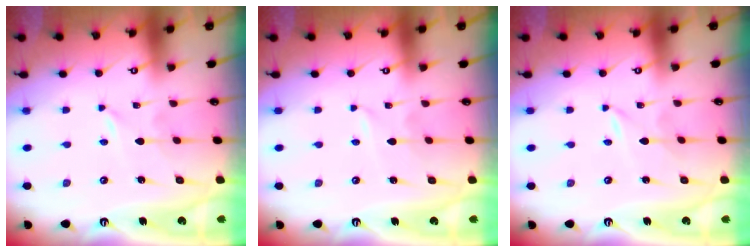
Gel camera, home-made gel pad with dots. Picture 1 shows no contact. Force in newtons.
{"total": 1.0, "press": 1.0, "slide": 0.0}
{"total": 0.0}